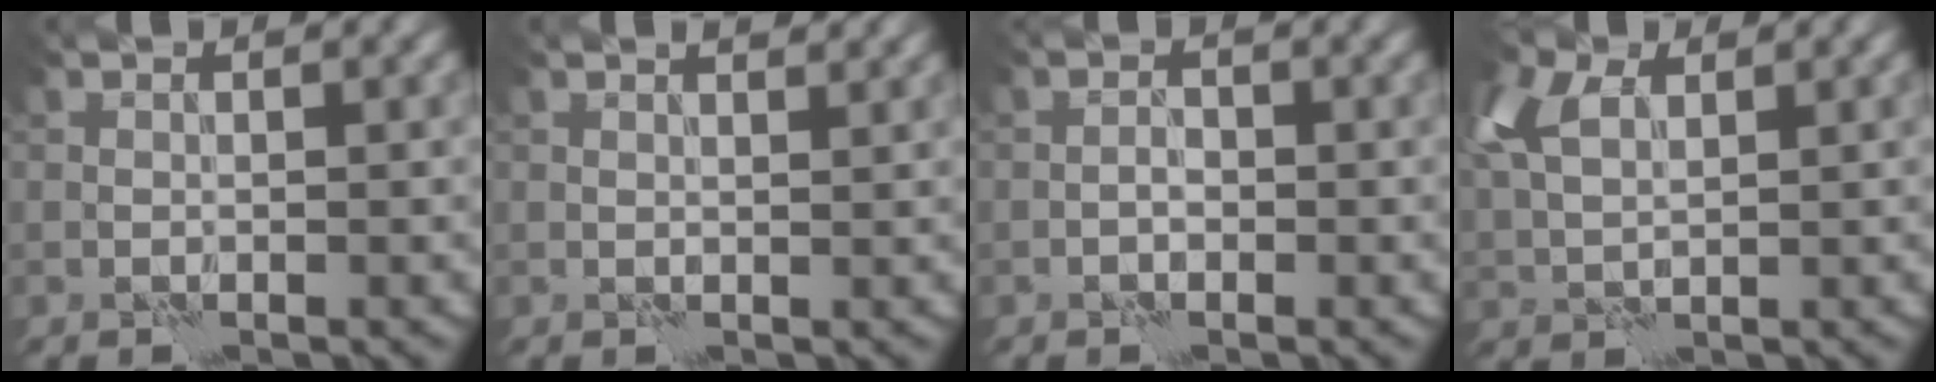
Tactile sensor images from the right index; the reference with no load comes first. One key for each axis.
{"total": 1.5, "fx": 1.3, "fy": 0.3, "fz": 0.8, "tx": -0.012, "ty": -0.004, "tz": 0.015}
{"total": 0.9, "fx": -0.5, "fy": 0.5, "fz": 0.6, "tx": -0.007, "ty": 0.005, "tz": -0.012}
{"total": 5.3, "fx": 2.1, "fy": 3.0, "fz": 3.8, "tx": -0.107, "ty": 0.021, "tz": 0.034}